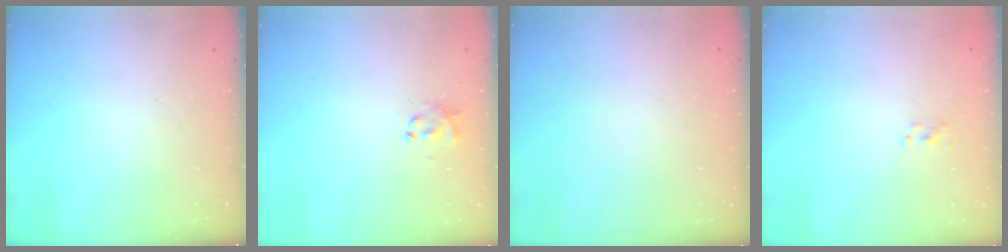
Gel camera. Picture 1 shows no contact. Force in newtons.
{"total": 2.8, "press": 2.7, "slide": 0.8}
{"total": 1.6, "press": 1.6, "slide": 0.1}
{"total": 1.8, "press": 1.6, "slide": 0.8}